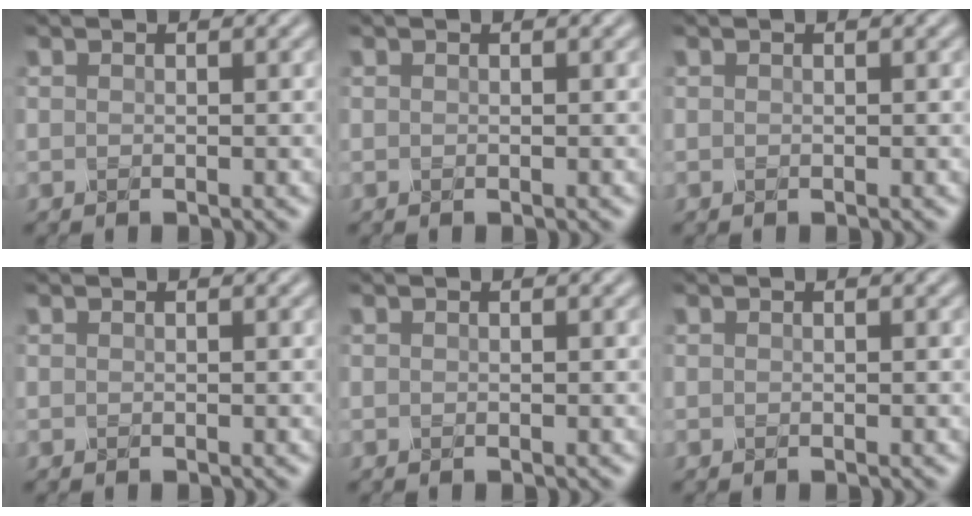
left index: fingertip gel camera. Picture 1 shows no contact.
{"total": 0.0}
{"total": 0.0}
{"total": 0.0}
{"total": 0.0}
{"total": 0.0}